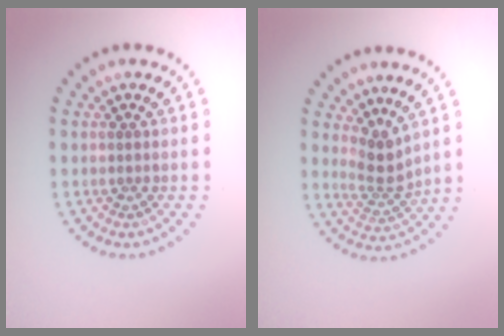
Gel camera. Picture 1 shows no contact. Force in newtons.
{"total": 2.5, "press": 1.8, "slide": 1.8}